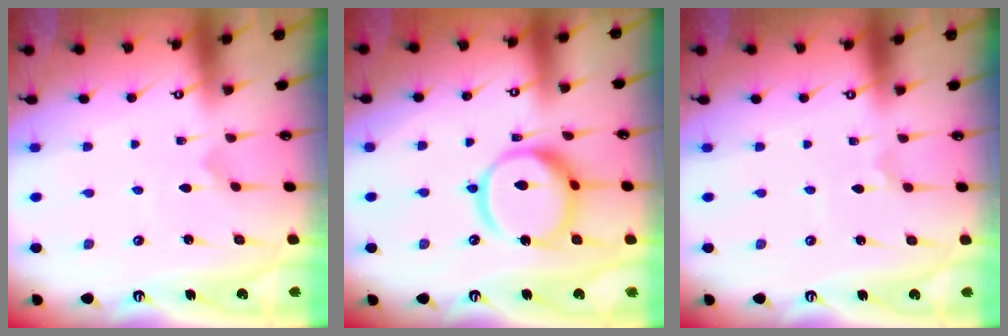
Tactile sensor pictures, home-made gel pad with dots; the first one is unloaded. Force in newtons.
{"total": 15.8, "press": 15.7, "slide": 1.8}
{"total": 0.8, "press": 0.8, "slide": 0.2}